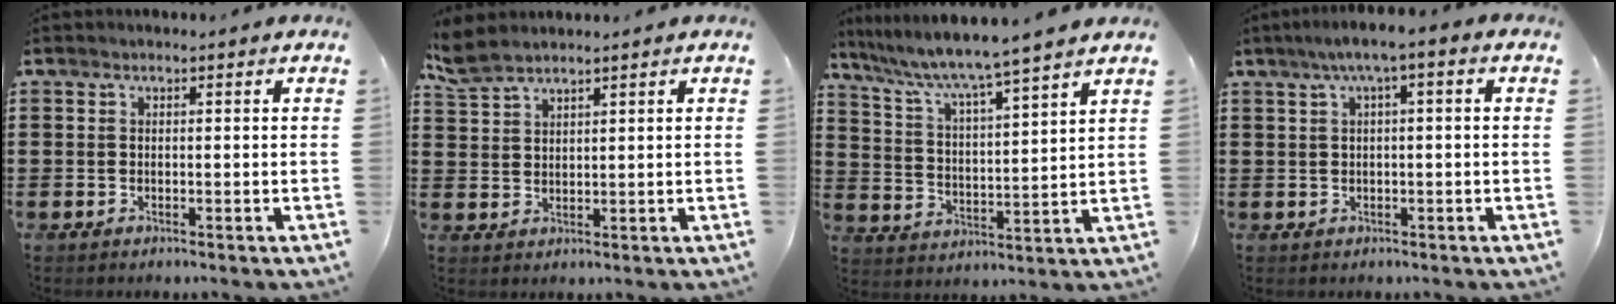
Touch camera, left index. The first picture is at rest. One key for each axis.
{"total": 3.6, "fx": 3.0, "fy": 1.0, "fz": 1.6, "tx": -0.041, "ty": 0.000, "tz": 0.057}
{"total": 5.6, "fx": 5.0, "fy": -1.1, "fz": 2.2, "tx": -0.067, "ty": -0.042, "tz": 0.077}
{"total": 3.1, "fx": 0.0, "fy": 0.2, "fz": 3.1, "tx": -0.055, "ty": 0.004, "tz": -0.005}